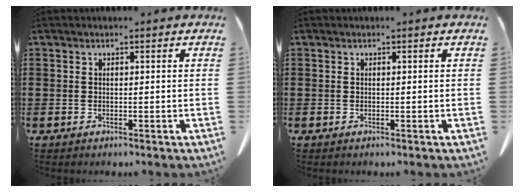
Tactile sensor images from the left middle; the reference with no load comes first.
{"total": 0.0}